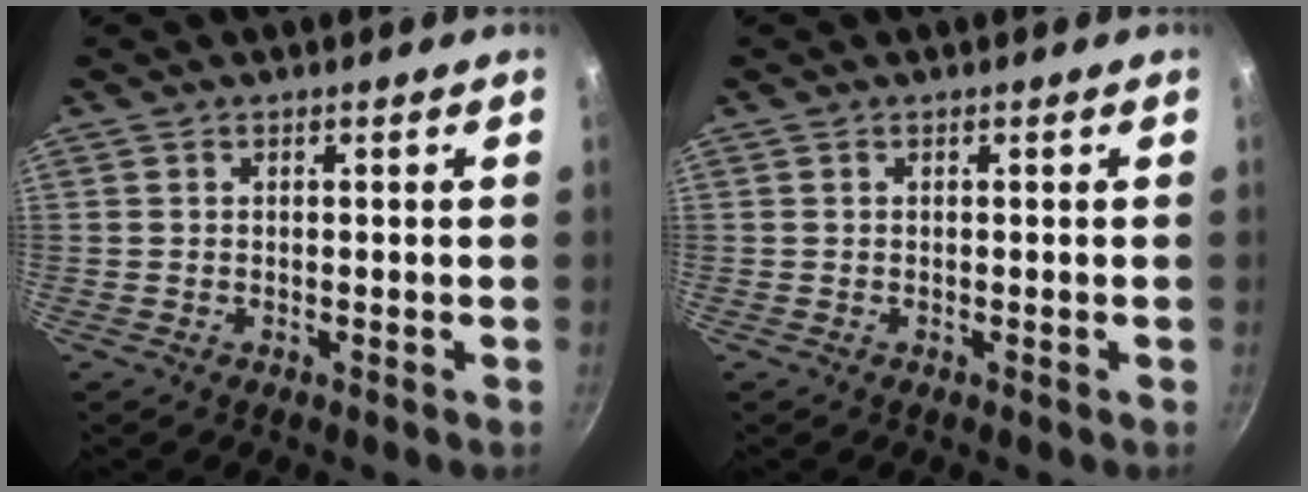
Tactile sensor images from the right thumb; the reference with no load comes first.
{"total": 0.0}